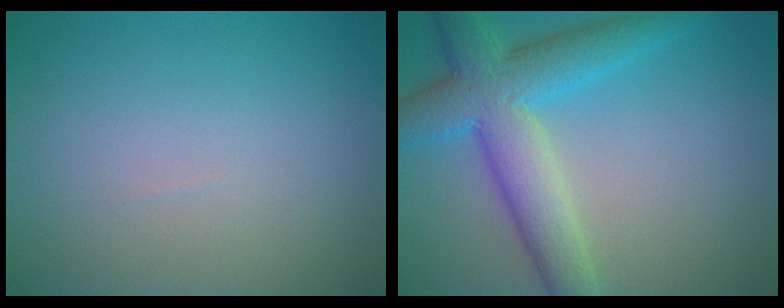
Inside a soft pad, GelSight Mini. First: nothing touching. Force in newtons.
{"total": 7.7, "press": 7.7, "slide": 0.3}